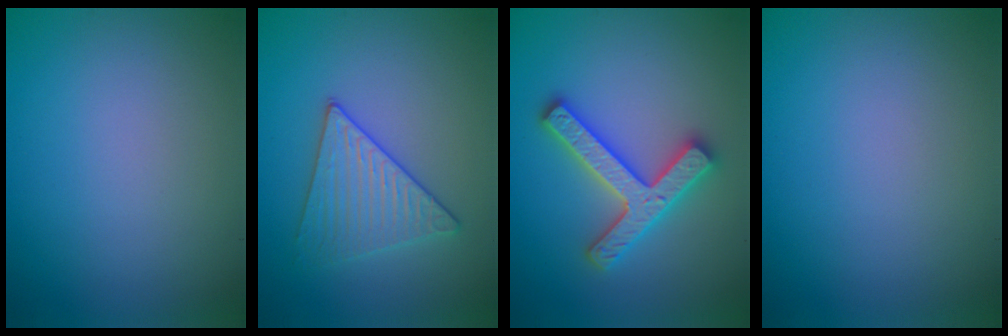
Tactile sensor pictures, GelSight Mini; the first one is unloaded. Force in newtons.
{"total": 3.2, "press": 3.2, "slide": 0.3}
{"total": 4.7, "press": 4.6, "slide": 0.9}
{"total": 0.0}